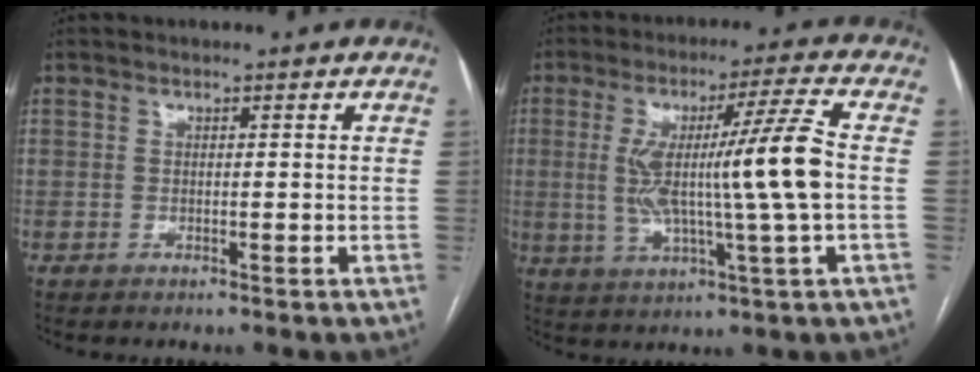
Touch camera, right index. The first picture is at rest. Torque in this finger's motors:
{"motor_torque": [0.73, 0.14, 0.39, 0.18]}